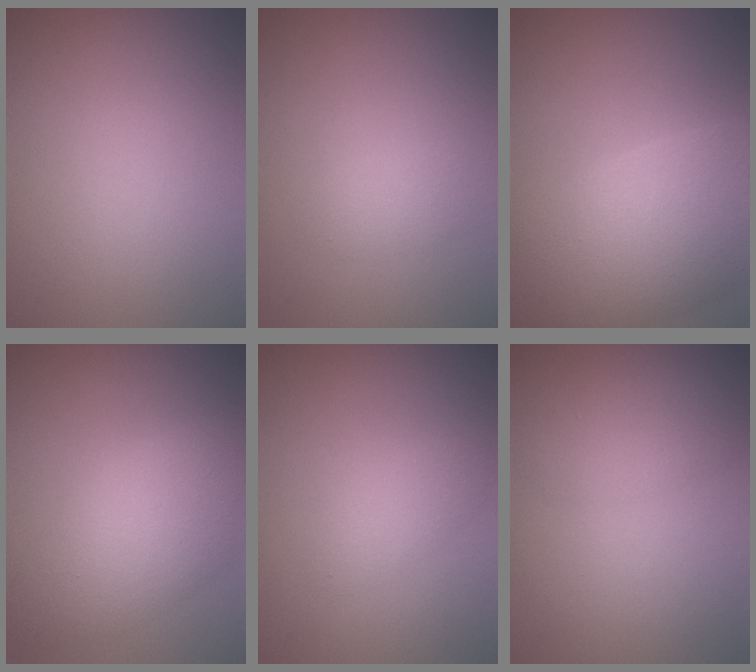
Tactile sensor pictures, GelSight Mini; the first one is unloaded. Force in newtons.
{"total": 1.4, "press": 1.4, "slide": 0.1}
{"total": 9.3, "press": 9.2, "slide": 0.8}
{"total": 6.1, "press": 6.1, "slide": 0.1}
{"total": 1.5, "press": 1.5, "slide": 0.0}
{"total": 2.2, "press": 2.2, "slide": 0.1}